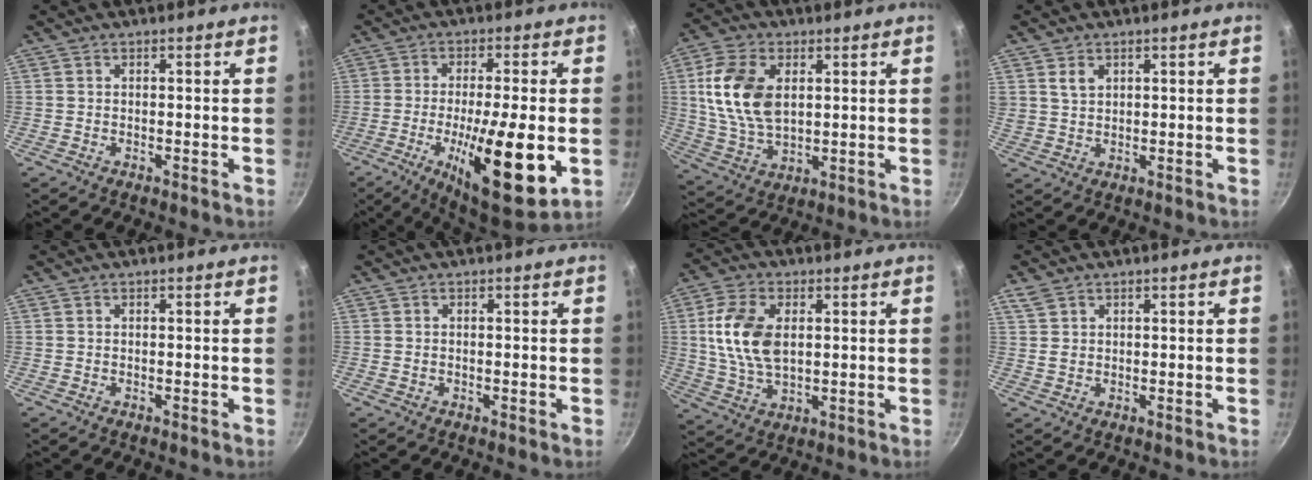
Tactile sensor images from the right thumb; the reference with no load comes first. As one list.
[{"total": 18.2, "force": [-4.5, 4.7, 17.0], "torque": [-0.263, 0.003, -0.067]}, {"total": 14.0, "force": [3.0, 8.7, 10.5], "torque": [-0.193, -0.012, 0.063]}, {"total": 3.5, "force": [1.7, 2.3, 2.0], "torque": [-0.029, -0.002, 0.035]}, {"total": 0.0}, {"total": 0.0}, {"total": 12.2, "force": [2.1, 7.3, 9.5], "torque": [-0.179, -0.005, 0.040]}, {"total": 2.9, "force": [1.7, 2.0, 1.3], "torque": [-0.019, -0.001, 0.036]}]